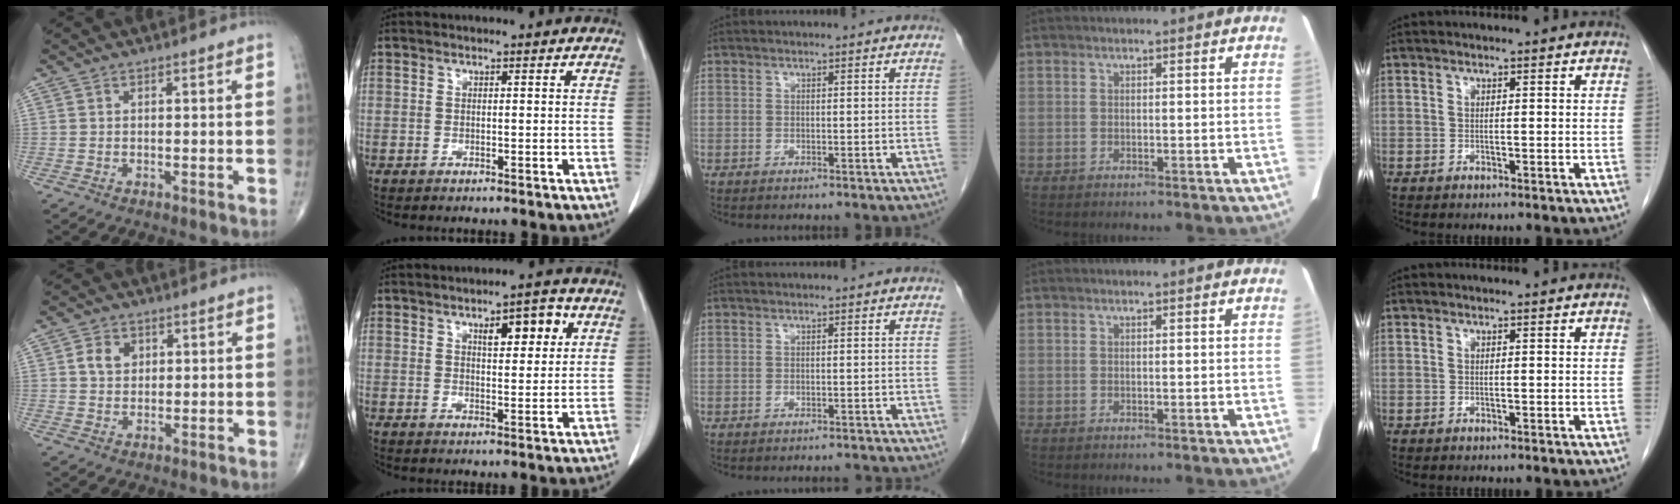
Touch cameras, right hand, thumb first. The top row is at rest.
{"thumb": {"total": 4.1, "force": [1.2, 3.3, 2.2], "torque": [-0.024, -0.001, 0.020]}, "index": {"total": 5.9, "force": [2.6, 1.9, 4.9], "torque": [-0.075, 0.007, 0.039]}, "middle": {"total": 3.2, "force": [-3.1, 0.5, 0.5], "torque": [-0.003, -0.008, -0.036]}}